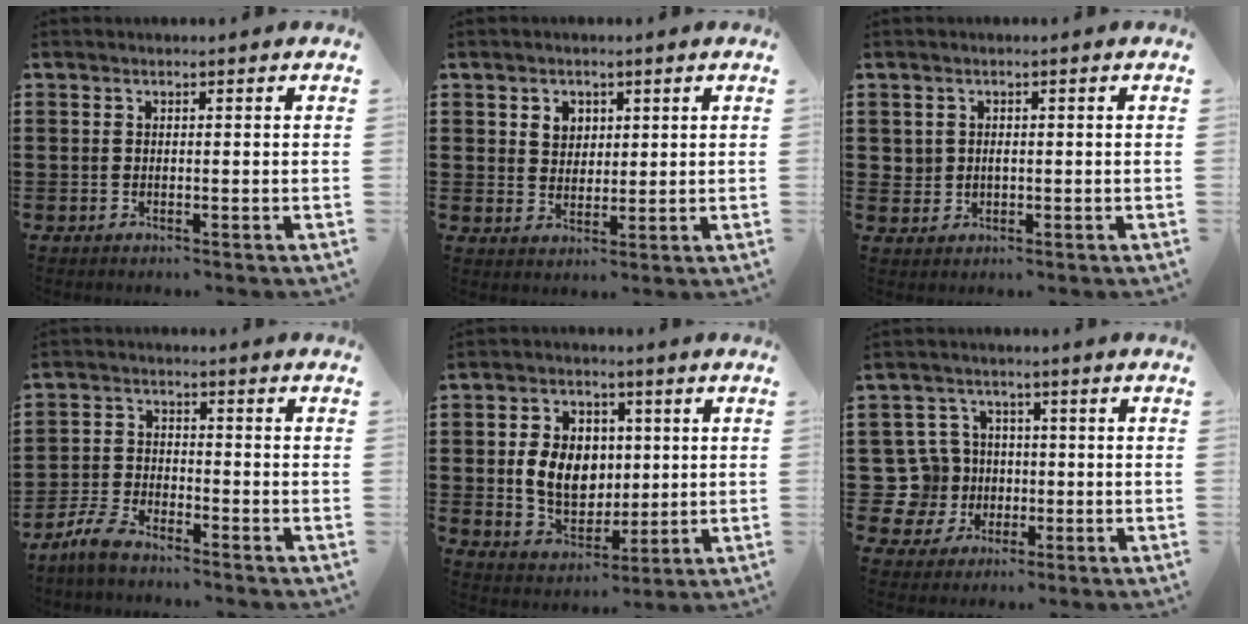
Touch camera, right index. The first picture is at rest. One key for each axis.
{"total": 3.1, "fx": 1.5, "fy": 2.5, "fz": 0.7, "tx": -0.025, "ty": 0.012, "tz": 0.026}
{"total": 1.4, "fx": 0.3, "fy": 1.3, "fz": 0.5, "tx": -0.014, "ty": 0.008, "tz": 0.004}
{"total": 4.7, "fx": -4.2, "fy": 1.1, "fz": 1.8, "tx": -0.060, "ty": 0.001, "tz": -0.090}
{"total": 8.6, "fx": 0.6, "fy": 6.6, "fz": 5.5, "tx": -0.111, "ty": 0.013, "tz": 0.008}
{"total": 8.9, "fx": -0.4, "fy": 8.5, "fz": 2.9, "tx": -0.127, "ty": 0.011, "tz": -0.007}